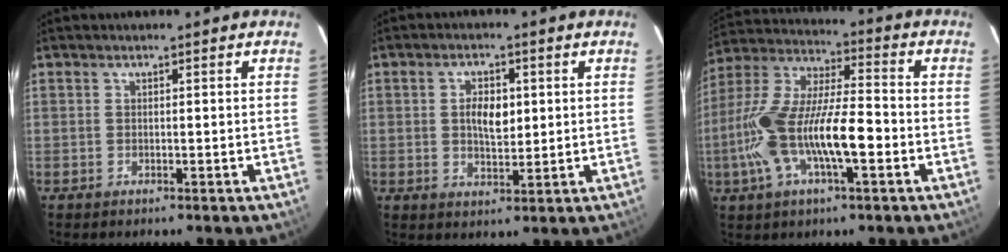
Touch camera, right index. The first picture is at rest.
{"total": 5.3, "force": [0.8, 2.9, 4.4], "torque": [-0.078, 0.004, 0.016]}
{"total": 18.1, "force": [-4.9, 5.1, 16.7], "torque": [-0.329, -0.006, -0.094]}